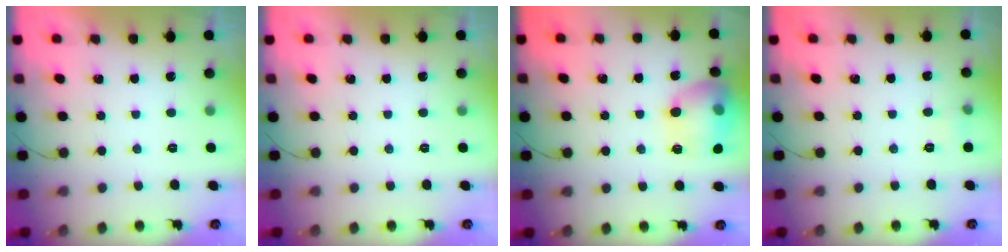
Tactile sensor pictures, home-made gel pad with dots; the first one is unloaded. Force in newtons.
{"total": 0.0}
{"total": 14.8, "press": 14.8, "slide": 1.2}
{"total": 3.7, "press": 3.4, "slide": 1.5}